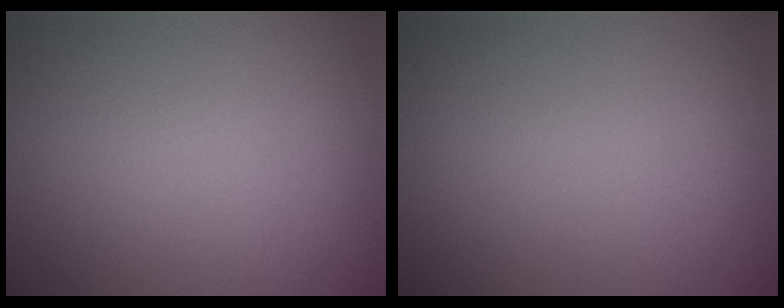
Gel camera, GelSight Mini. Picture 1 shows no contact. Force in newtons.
{"total": 0.0}